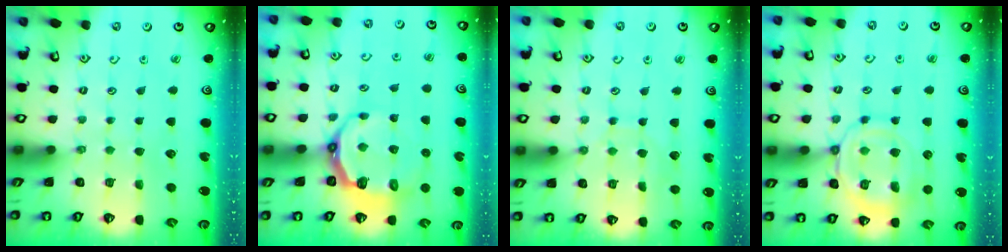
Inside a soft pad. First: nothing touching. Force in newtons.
{"total": 8.5, "press": 7.4, "slide": 4.1}
{"total": 5.4, "press": 5.4, "slide": 0.3}
{"total": 12.9, "press": 12.8, "slide": 1.3}